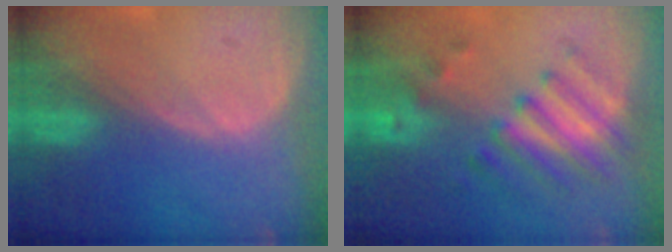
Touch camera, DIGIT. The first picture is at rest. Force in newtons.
{"total": 7.9, "press": 6.9, "slide": 3.9}